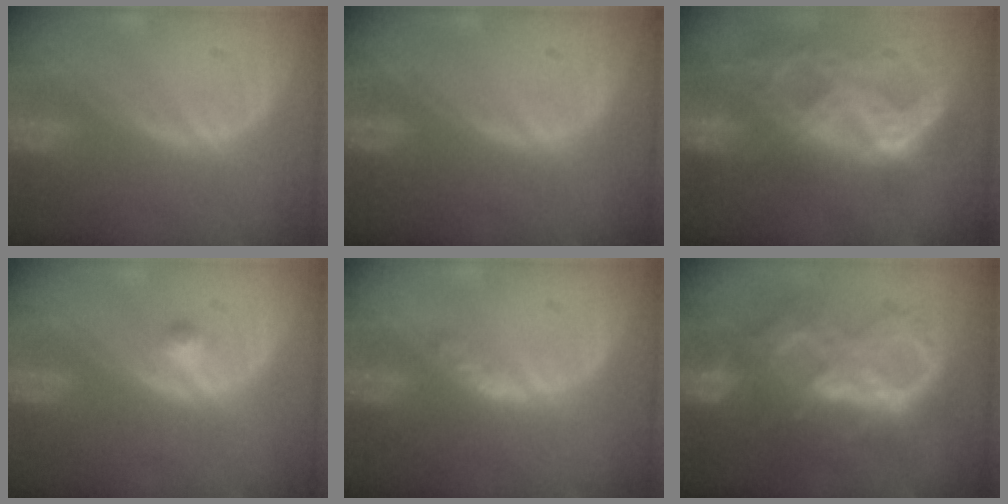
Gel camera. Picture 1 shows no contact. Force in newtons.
{"total": 0.0}
{"total": 11.3, "press": 9.6, "slide": 6.0}
{"total": 1.5, "press": 1.3, "slide": 0.8}
{"total": 1.4, "press": 1.4, "slide": 0.1}
{"total": 10.5, "press": 10.4, "slide": 1.1}